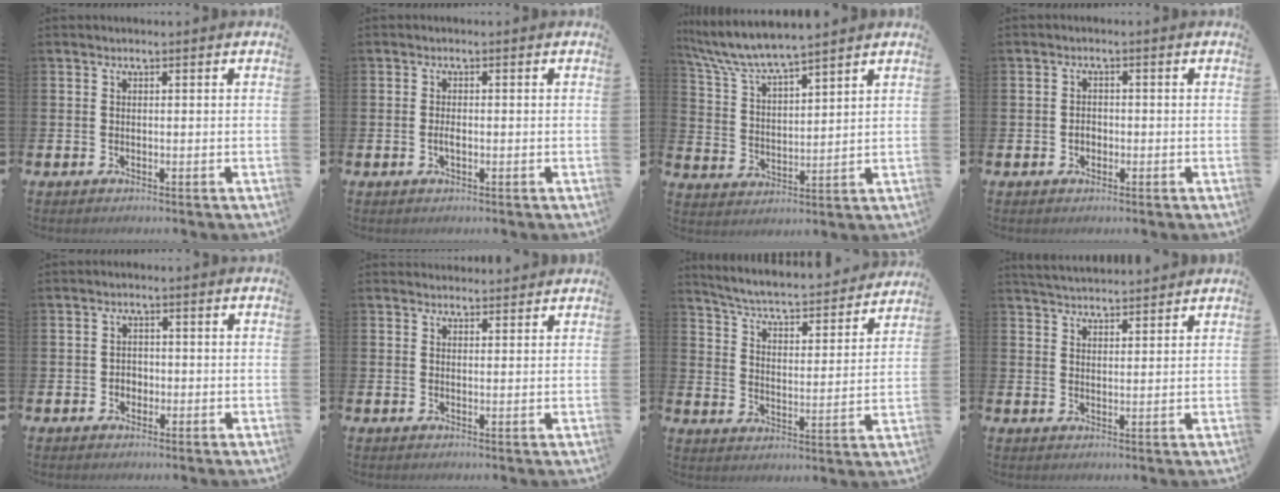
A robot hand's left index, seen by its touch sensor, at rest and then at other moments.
{"total": 1.4, "force": [-0.3, 0.6, 1.3], "torque": [-0.018, -0.002, -0.007]}
{"total": 6.5, "force": [6.2, 0.4, 2.0], "torque": [-0.070, -0.035, 0.110]}
{"total": 1.6, "force": [-0.5, 1.3, 0.8], "torque": [-0.011, 0.004, -0.012]}
{"total": 1.7, "force": [-0.5, 1.6, 0.6], "torque": [-0.001, 0.000, -0.016]}
{"total": 2.1, "force": [2.0, 0.4, -0.1], "torque": [0.009, -0.009, 0.035]}
{"total": 5.5, "force": [5.2, 0.4, 1.7], "torque": [-0.060, -0.046, 0.082]}
{"total": 3.9, "force": [3.8, 0.3, 0.1], "torque": [-0.009, -0.019, 0.070]}